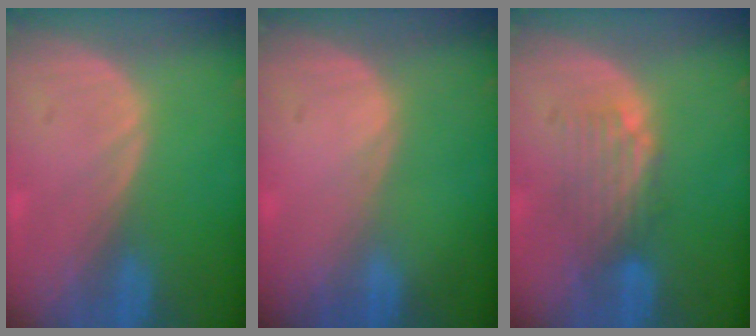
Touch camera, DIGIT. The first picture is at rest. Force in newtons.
{"total": 0.0}
{"total": 4.6, "press": 3.9, "slide": 2.4}